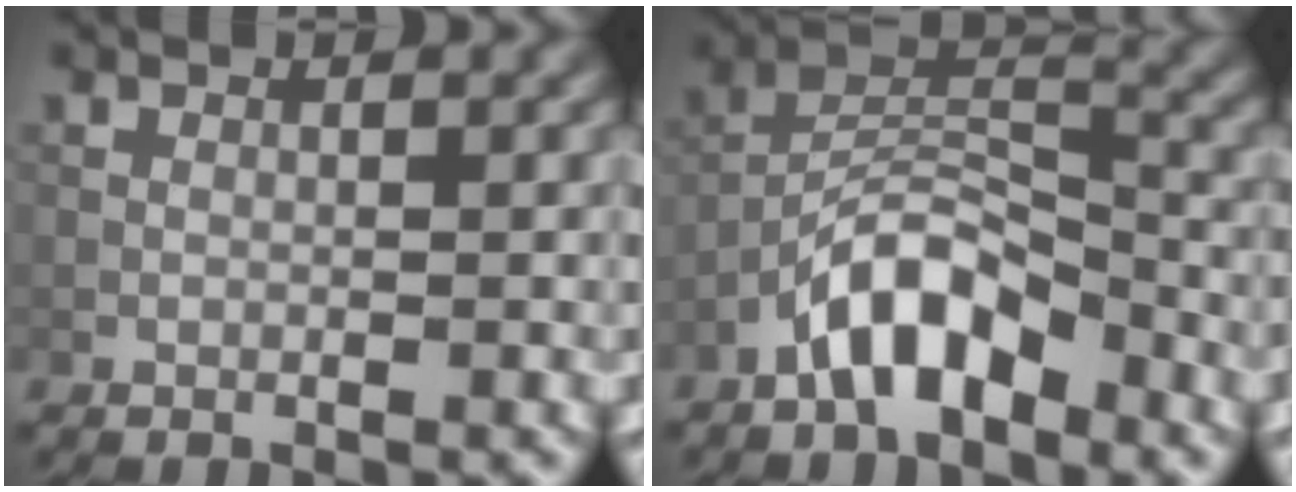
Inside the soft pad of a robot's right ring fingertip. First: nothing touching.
{"total": 6.6, "force": [-4.2, 2.6, 4.4], "torque": [-0.074, 0.016, -0.082]}